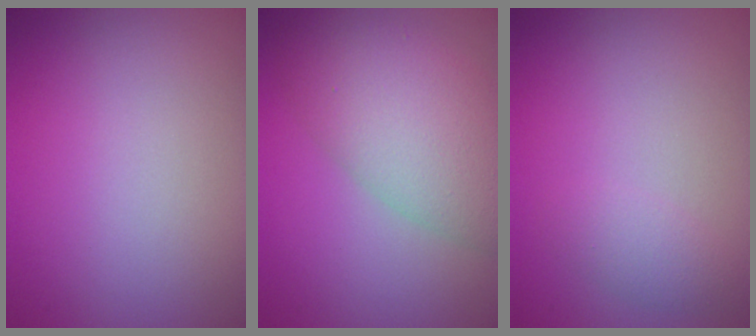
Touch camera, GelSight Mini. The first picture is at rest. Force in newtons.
{"total": 7.7, "press": 7.7, "slide": 0.5}
{"total": 1.5, "press": 1.5, "slide": 0.1}